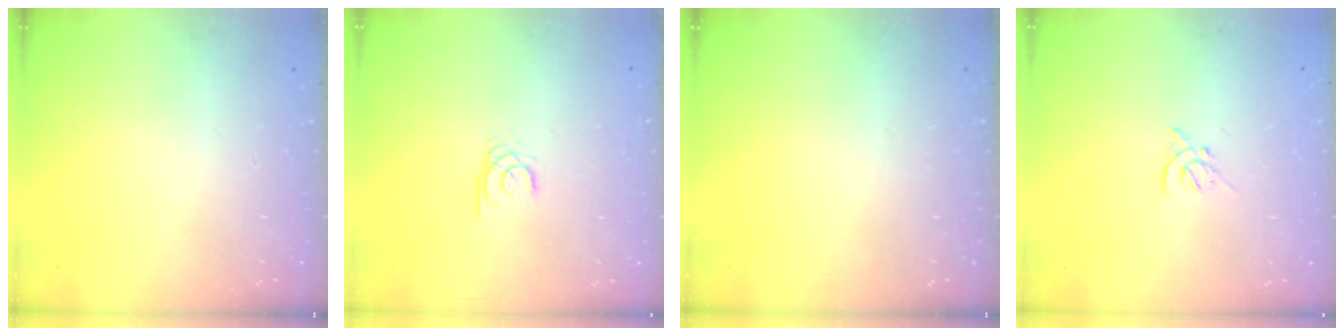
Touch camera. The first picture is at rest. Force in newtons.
{"total": 1.6, "press": 1.6, "slide": 0.2}
{"total": 0.0}
{"total": 2.7, "press": 2.6, "slide": 0.7}